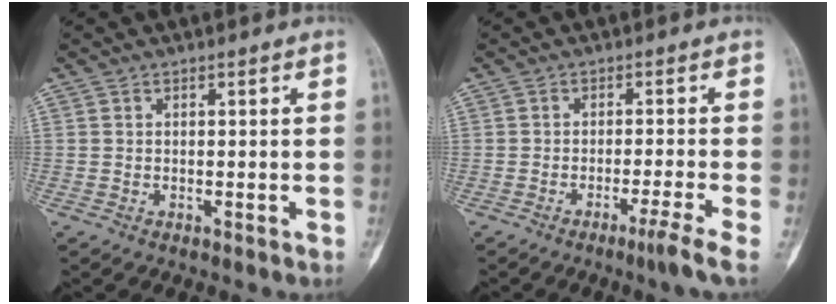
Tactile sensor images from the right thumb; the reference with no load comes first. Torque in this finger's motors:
{"motor_torque": [0.19, -0.19, 0.26, -0.39, 0.11]}